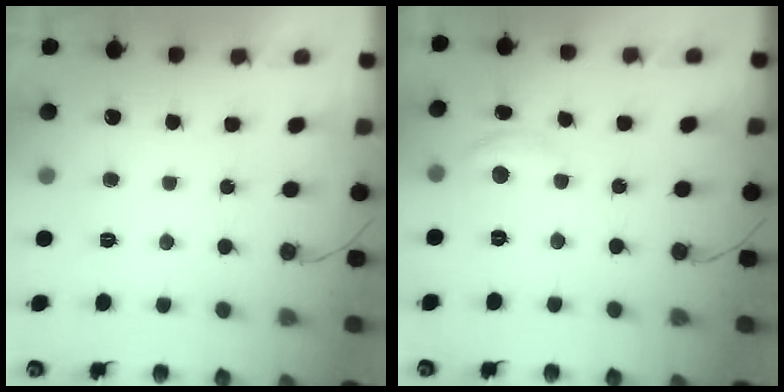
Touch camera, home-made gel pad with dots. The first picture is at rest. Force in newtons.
{"total": 5.6, "press": 5.6, "slide": 0.4}